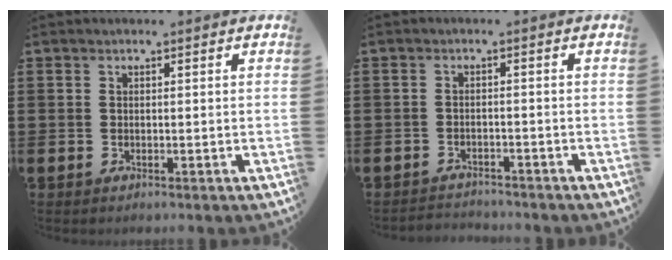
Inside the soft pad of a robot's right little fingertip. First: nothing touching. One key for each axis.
{"total": 1.7, "fx": -1.7, "fy": 0.0, "fz": -0.2, "tx": -0.002, "ty": 0.004, "tz": -0.037}